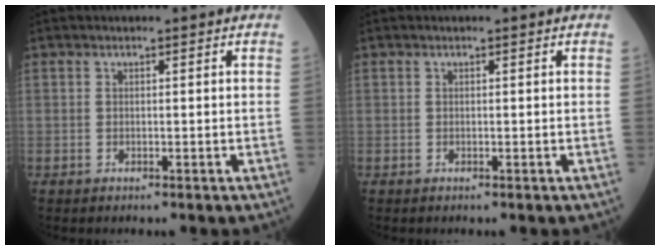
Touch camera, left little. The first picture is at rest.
{"total": 0.0}